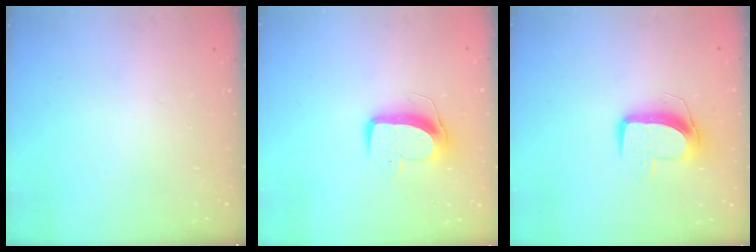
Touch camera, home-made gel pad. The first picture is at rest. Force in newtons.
{"total": 9.7, "press": 9.7, "slide": 0.3}
{"total": 10.1, "press": 10.1, "slide": 0.5}